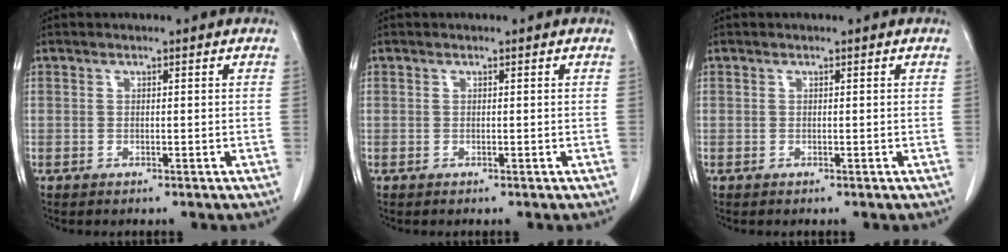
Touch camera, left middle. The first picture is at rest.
{"total": 0.0}
{"total": 0.0}